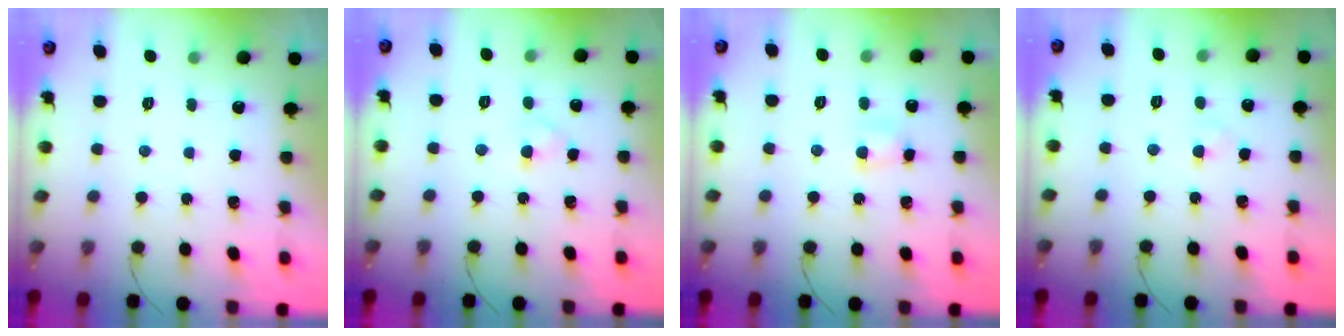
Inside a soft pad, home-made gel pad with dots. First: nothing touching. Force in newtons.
{"total": 2.2, "press": 2.1, "slide": 0.8}
{"total": 4.3, "press": 4.2, "slide": 1.1}
{"total": 1.9, "press": 1.7, "slide": 0.8}